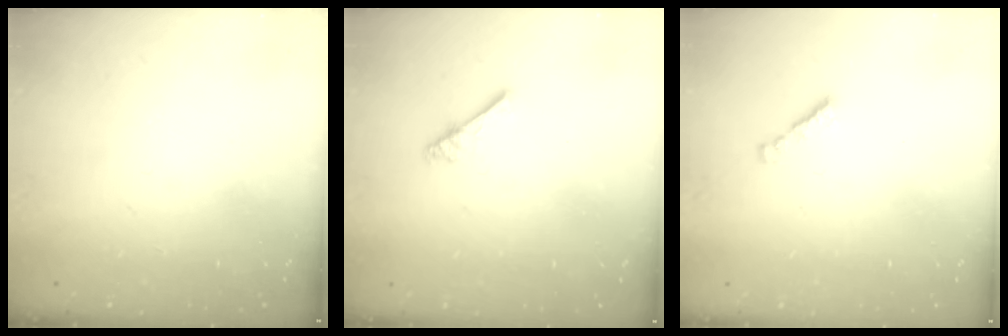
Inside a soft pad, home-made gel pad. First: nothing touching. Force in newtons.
{"total": 2.4, "press": 2.4, "slide": 0.4}
{"total": 1.0, "press": 0.8, "slide": 0.5}